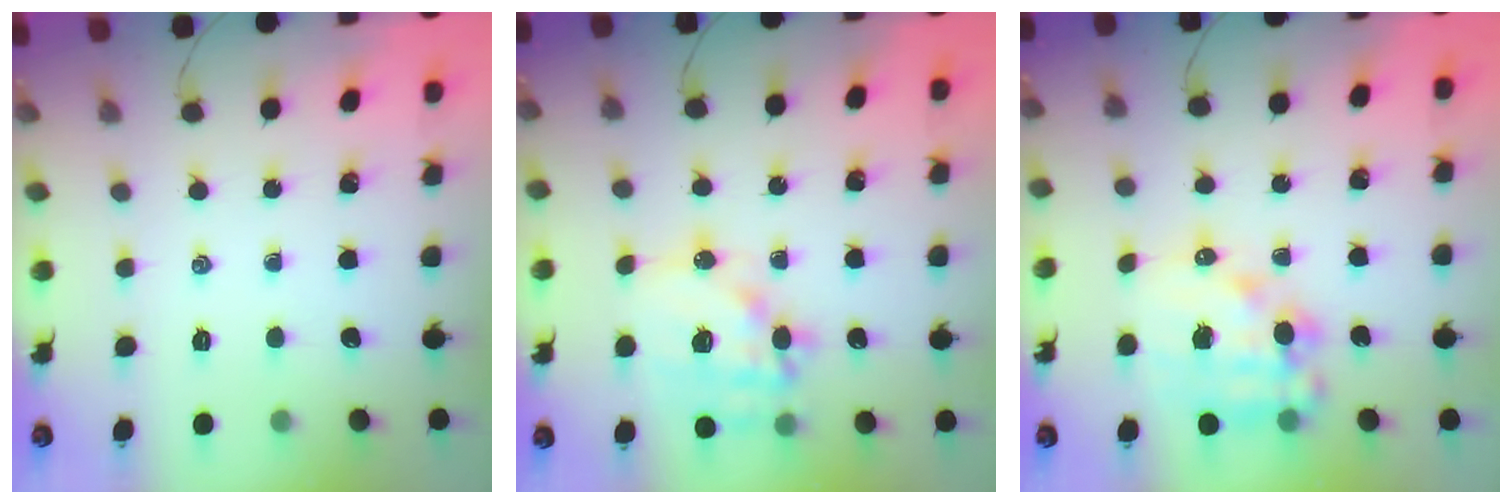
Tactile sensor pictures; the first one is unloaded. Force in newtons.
{"total": 15.6, "press": 15.2, "slide": 3.4}
{"total": 13.8, "press": 13.4, "slide": 3.2}